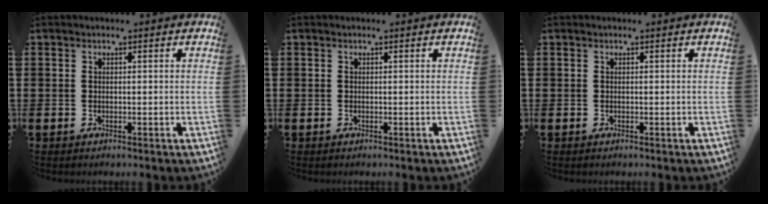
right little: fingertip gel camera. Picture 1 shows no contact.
{"total": 0.0}
{"total": 0.0}